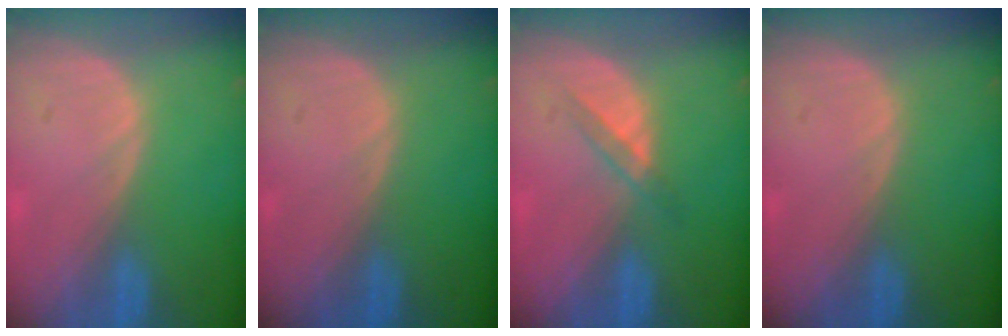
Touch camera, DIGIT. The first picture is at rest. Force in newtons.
{"total": 0.0}
{"total": 2.4, "press": 2.2, "slide": 1.1}
{"total": 0.0}